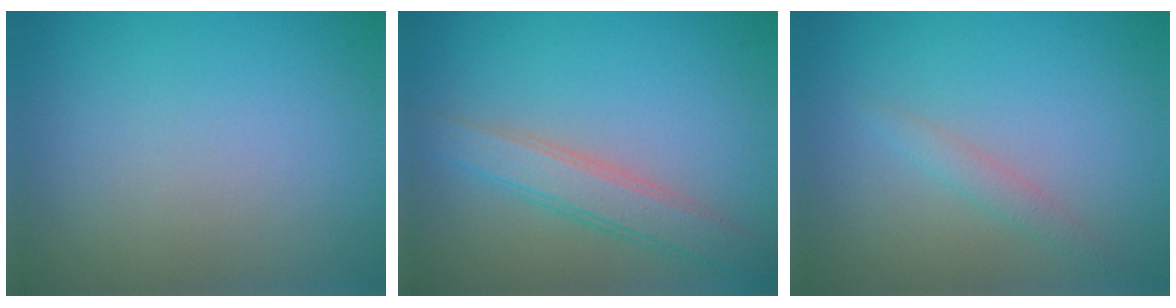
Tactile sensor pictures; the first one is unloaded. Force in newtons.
{"total": 3.5, "press": 3.5, "slide": 0.2}
{"total": 2.0, "press": 2.0, "slide": 0.2}